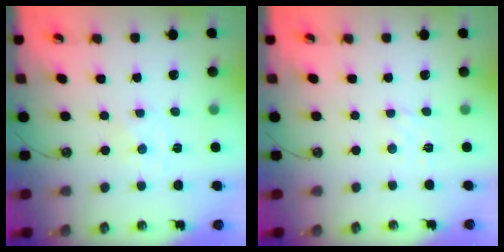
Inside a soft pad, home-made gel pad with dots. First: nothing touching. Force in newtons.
{"total": 2.9, "press": 2.9, "slide": 0.3}